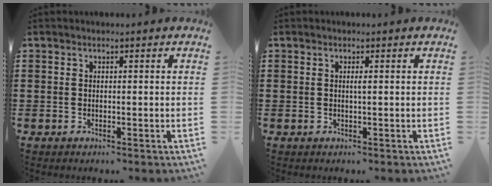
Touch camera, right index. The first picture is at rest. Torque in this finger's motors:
{"motor_torque": [0.28, -0.21, 0.00, 0.02]}